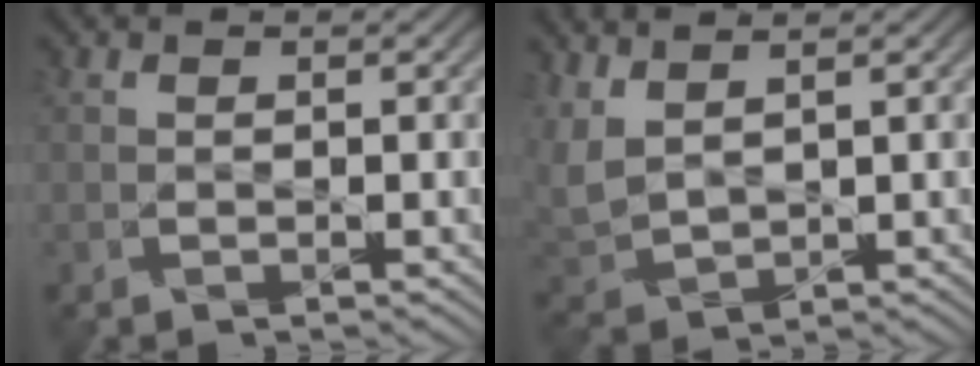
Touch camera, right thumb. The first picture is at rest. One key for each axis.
{"total": 5.3, "fx": 3.1, "fy": 2.3, "fz": 3.6, "tx": -0.125, "ty": 0.006, "tz": 0.072}